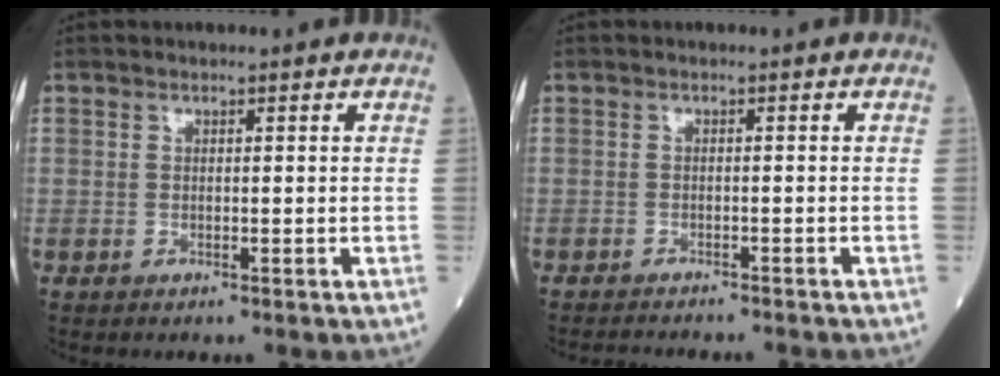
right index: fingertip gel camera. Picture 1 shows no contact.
{"total": 7.3, "force": [-6.9, 0.7, 2.3], "torque": [-0.026, -0.014, -0.092]}